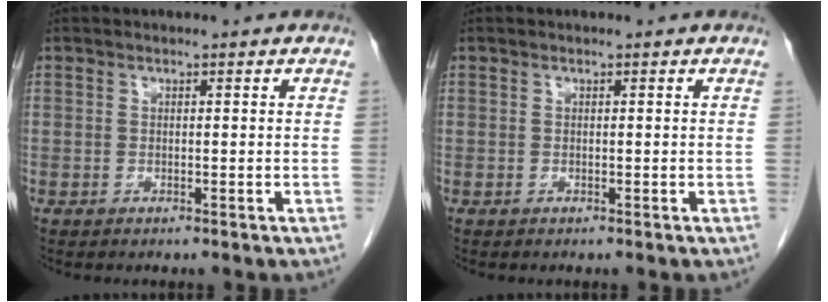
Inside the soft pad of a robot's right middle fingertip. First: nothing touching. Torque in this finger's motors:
{"motor_torque": [0.00, 0.00, 0.00, 0.00]}